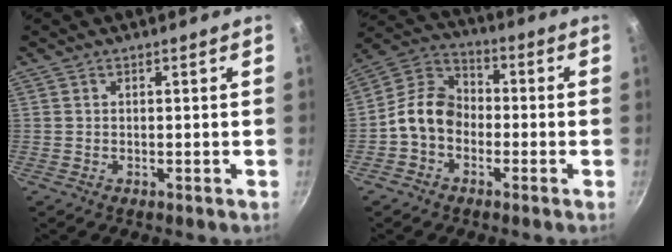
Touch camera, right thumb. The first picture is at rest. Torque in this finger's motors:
{"motor_torque": [1.44, 1.39, 1.07, -0.95, 0.21]}